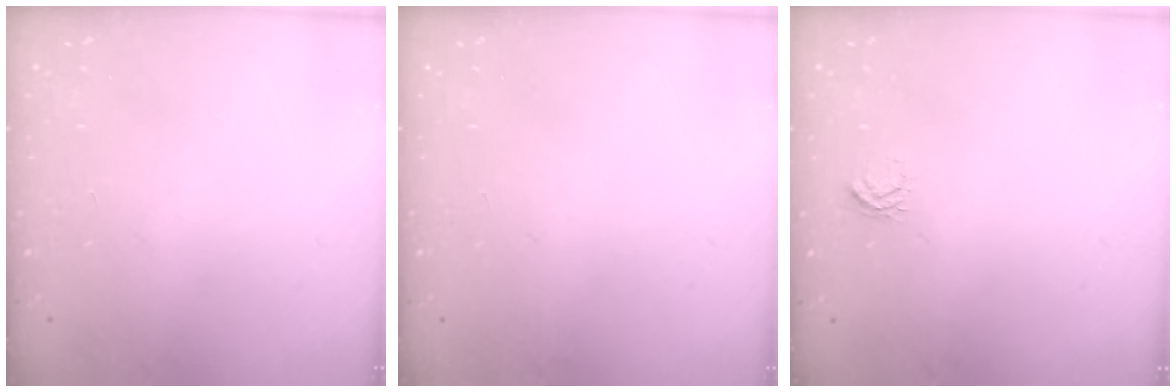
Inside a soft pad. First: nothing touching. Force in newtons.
{"total": 0.0}
{"total": 3.8, "press": 3.8, "slide": 0.3}